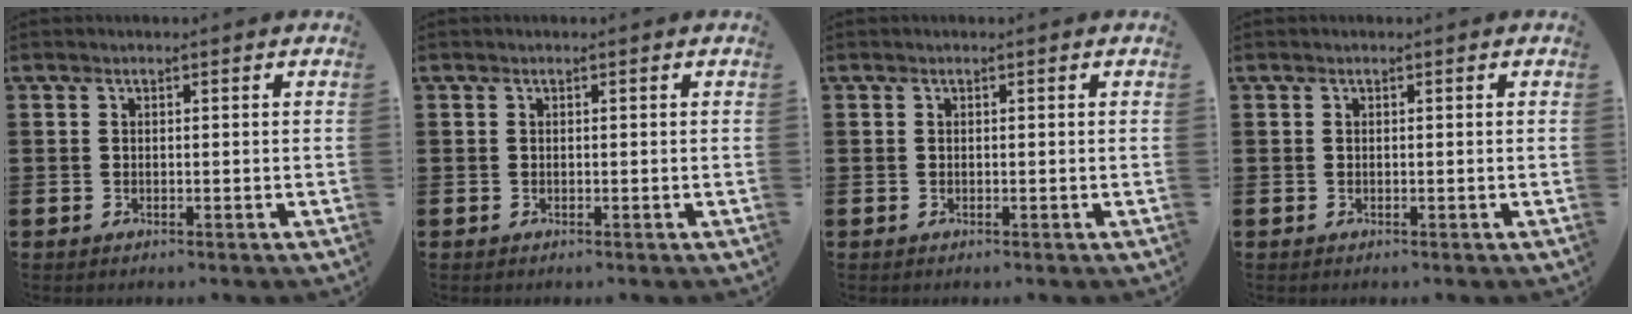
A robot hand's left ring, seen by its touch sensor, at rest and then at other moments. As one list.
[{"total": 0.0}, {"total": 0.0}, {"total": 0.0}]